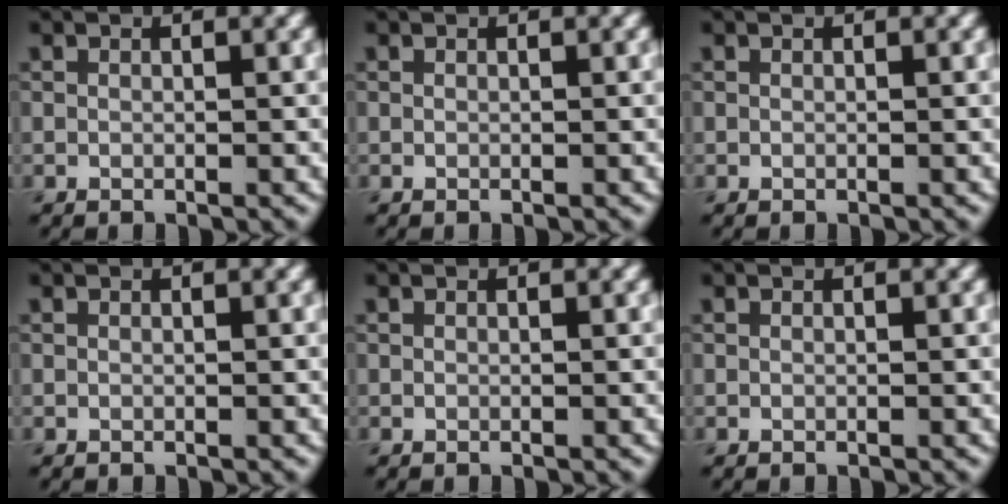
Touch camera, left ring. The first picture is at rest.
{"total": 0.0}
{"total": 0.0}
{"total": 0.0}
{"total": 0.0}
{"total": 0.0}